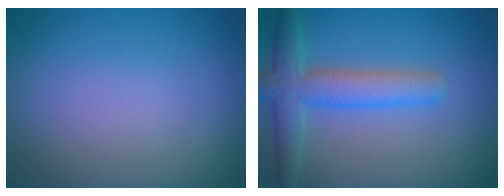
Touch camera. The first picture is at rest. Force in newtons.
{"total": 4.5, "press": 4.5, "slide": 0.2}